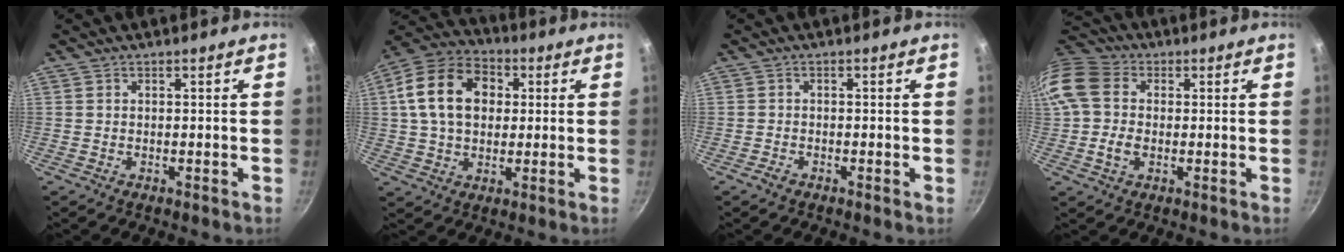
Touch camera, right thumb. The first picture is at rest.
{"total": 15.6, "force": [2.9, 11.3, 10.3], "torque": [-0.162, 0.020, 0.037]}
{"total": 1.1, "force": [-0.8, 0.3, 0.7], "torque": [-0.021, 0.004, -0.023]}
{"total": 13.0, "force": [0.1, 10.3, 8.0], "torque": [-0.168, 0.022, -0.010]}